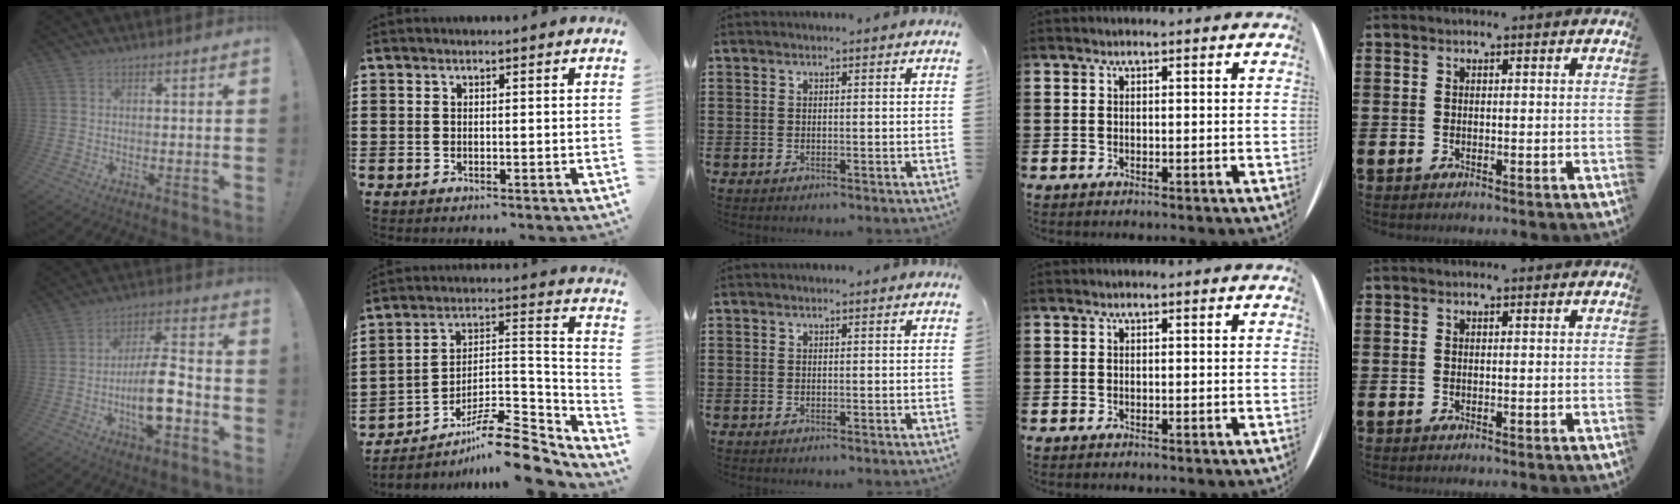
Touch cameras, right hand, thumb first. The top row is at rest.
{"thumb": {"total": 15.0, "force": [-4.7, 5.4, 13.2], "torque": [-0.245, 0.018, -0.080]}, "index": {"total": 11.0, "force": [-8.7, 2.7, 6.1], "torque": [-0.098, 0.024, -0.166]}}